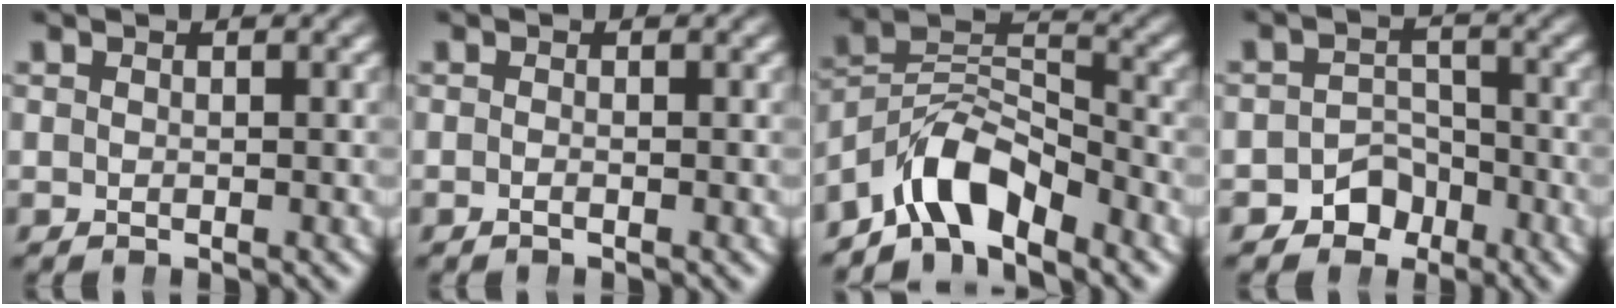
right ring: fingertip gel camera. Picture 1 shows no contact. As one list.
[{"total": 0.6, "force": [-0.5, 0.1, 0.4], "torque": [-0.008, 0.002, -0.012]}, {"total": 8.2, "force": [-3.2, 5.5, 5.2], "torque": [-0.096, -0.023, -0.050]}, {"total": 4.6, "force": [-3.0, 3.5, 0.8], "torque": [-0.013, -0.014, -0.049]}]